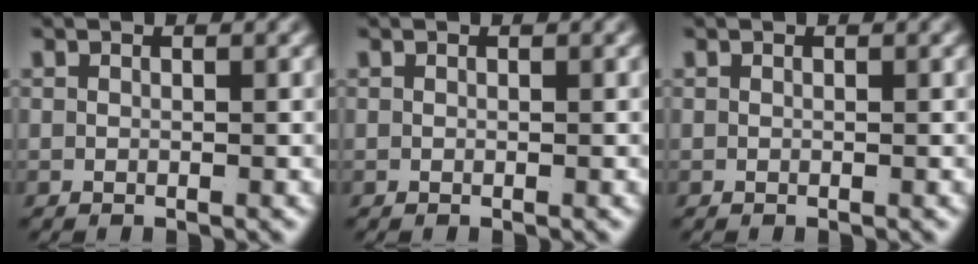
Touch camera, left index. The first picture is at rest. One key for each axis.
{"total": 0.0}
{"total": 0.0}